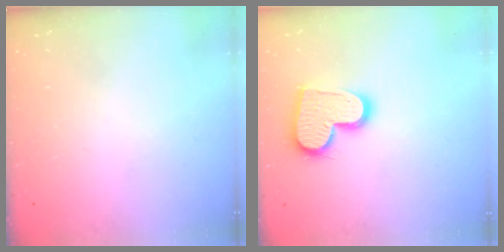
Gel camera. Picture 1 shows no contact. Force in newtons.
{"total": 16.2, "press": 16.2, "slide": 1.3}